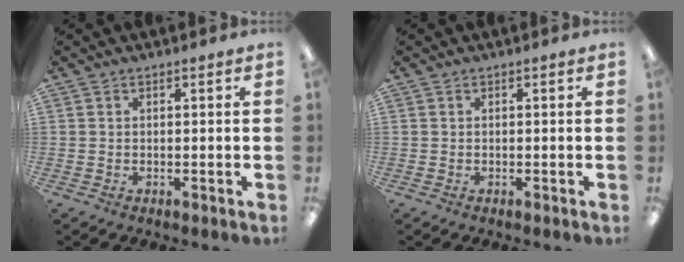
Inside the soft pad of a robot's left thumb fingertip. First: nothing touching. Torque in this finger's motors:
{"motor_torque": [0.00, 0.00, 0.02, -0.02, 0.00]}